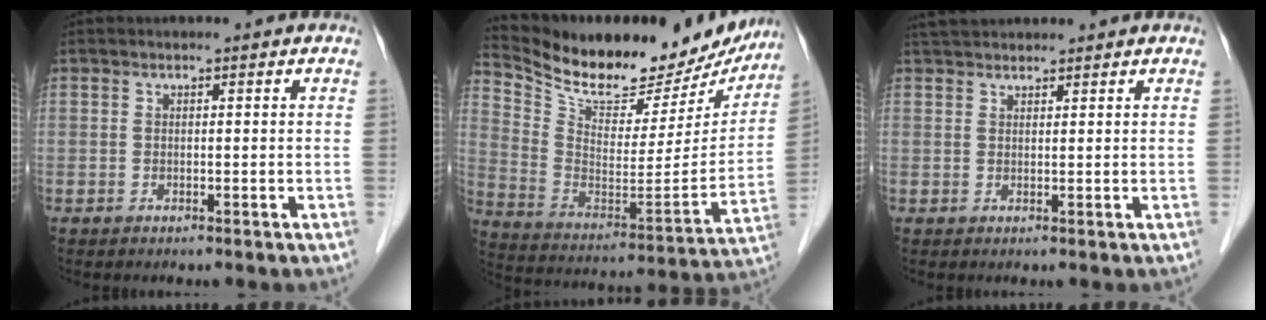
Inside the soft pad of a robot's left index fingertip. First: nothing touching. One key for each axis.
{"total": 25.4, "fx": 22.8, "fy": 6.8, "fz": 9.1, "tx": -0.158, "ty": -0.033, "tz": 0.333}
{"total": 3.2, "fx": 2.9, "fy": 0.7, "fz": 1.0, "tx": -0.011, "ty": 0.034, "tz": 0.048}